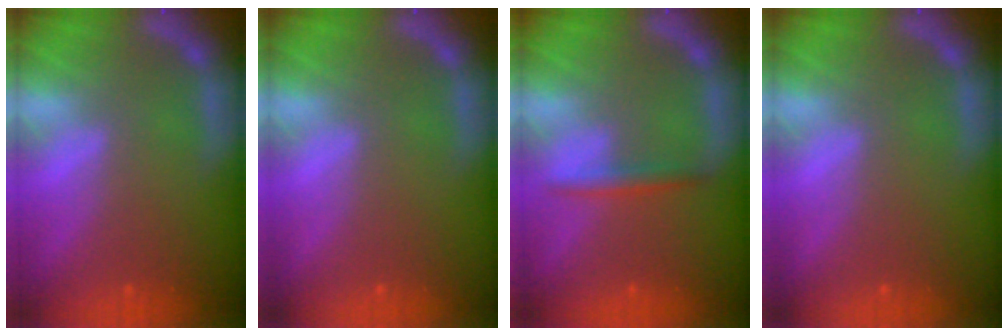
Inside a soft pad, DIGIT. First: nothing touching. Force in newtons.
{"total": 0.0}
{"total": 1.9}
{"total": 0.0}